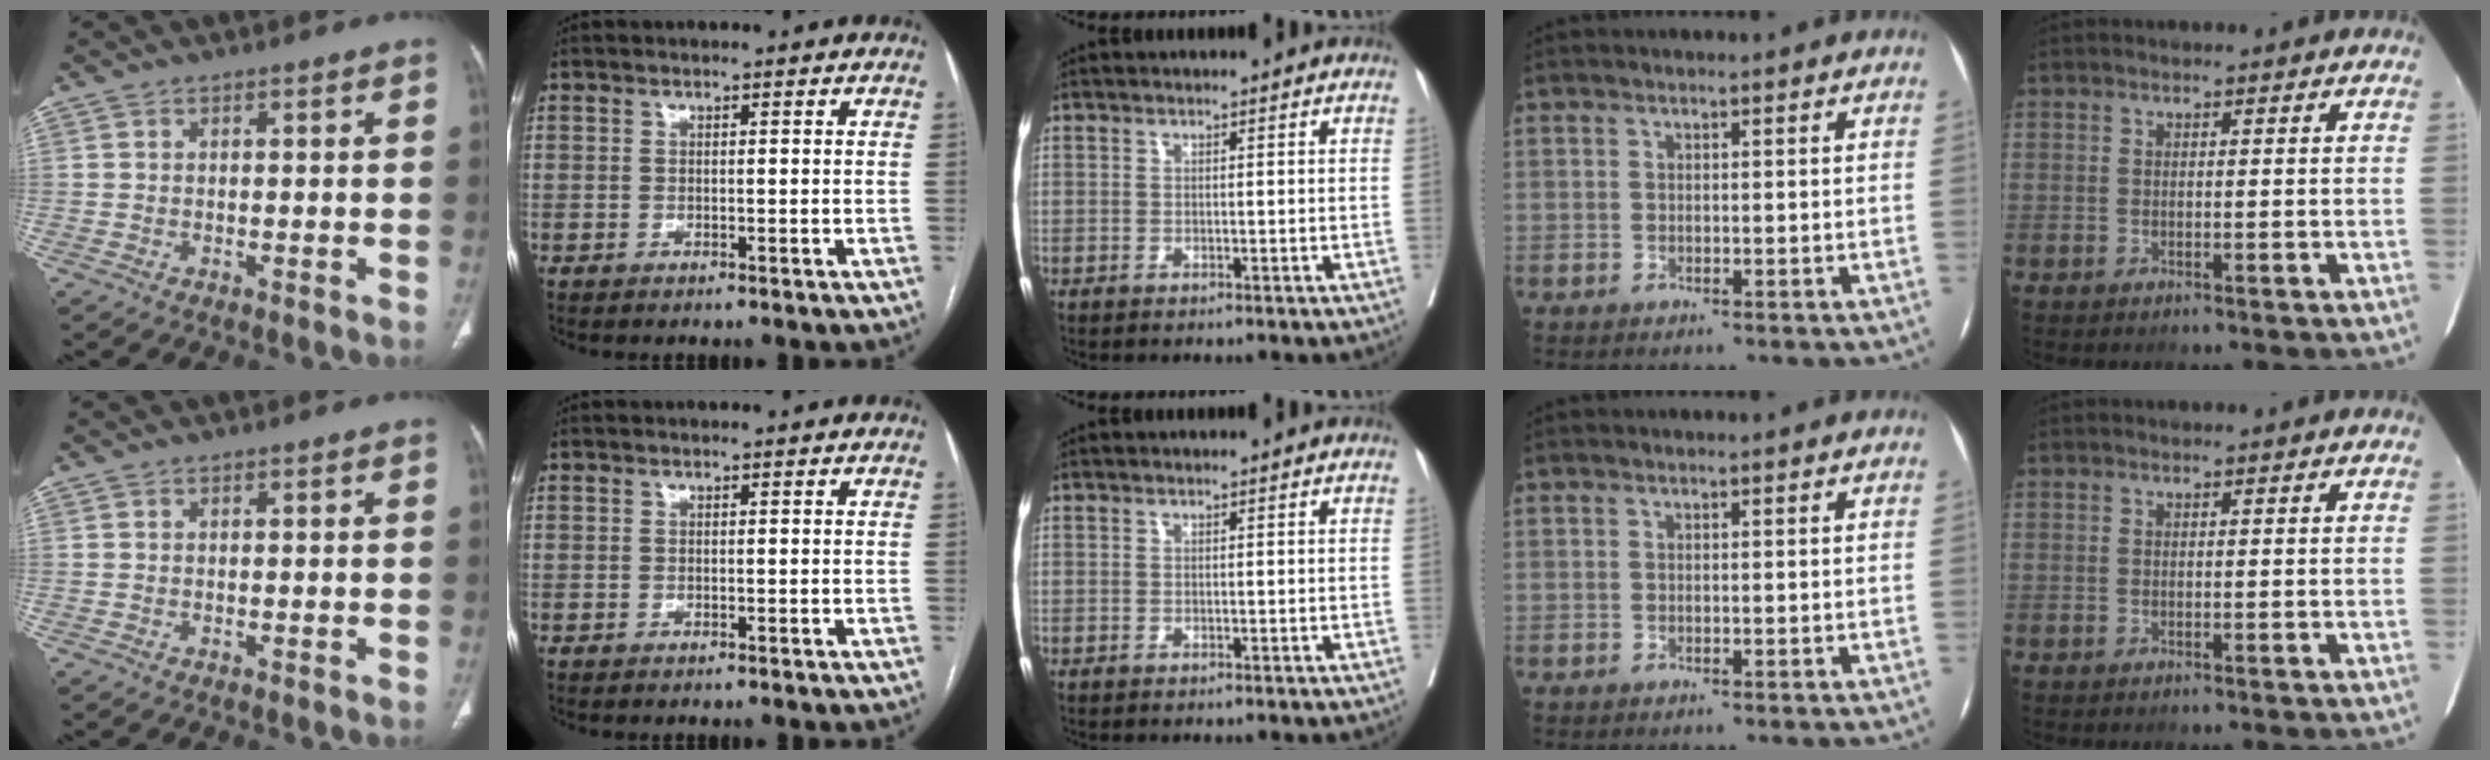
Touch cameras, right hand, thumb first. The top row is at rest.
{}